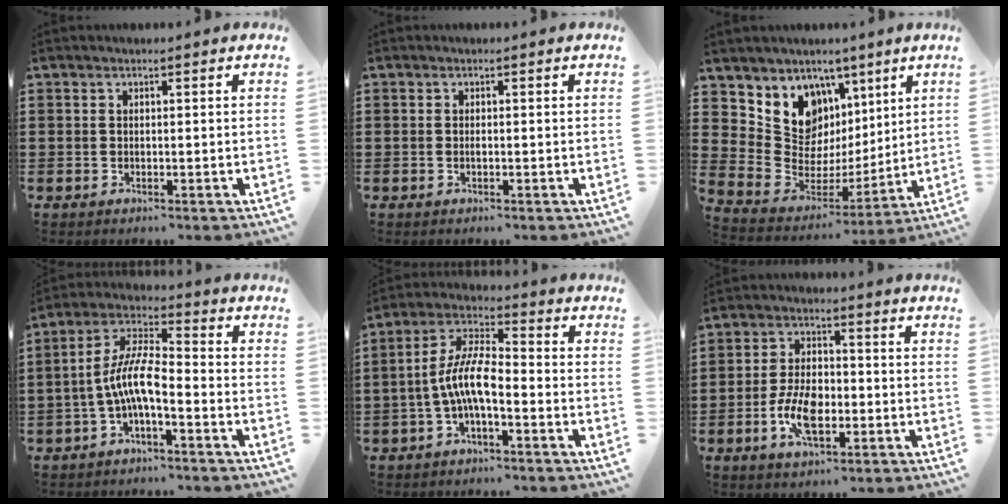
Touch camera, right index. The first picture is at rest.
{"total": 0.6, "force": [-0.1, 0.2, 0.5], "torque": [-0.012, -0.003, -0.002]}
{"total": 9.9, "force": [5.5, 8.0, 2.3], "torque": [-0.082, -0.060, 0.107]}
{"total": 8.0, "force": [-2.8, 2.1, 7.2], "torque": [-0.160, -0.009, -0.058]}
{"total": 8.4, "force": [-2.6, 2.6, 7.6], "torque": [-0.172, -0.006, -0.053]}
{"total": 7.5, "force": [-2.3, 4.0, 6.0], "torque": [-0.135, 0.003, -0.047]}